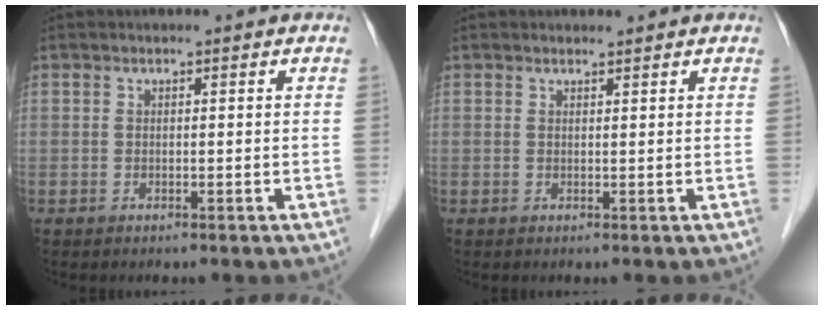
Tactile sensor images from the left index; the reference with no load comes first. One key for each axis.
{"total": 0.7, "fx": 0.7, "fy": 0.0, "fz": 0.0, "tx": -0.008, "ty": -0.002, "tz": 0.010}